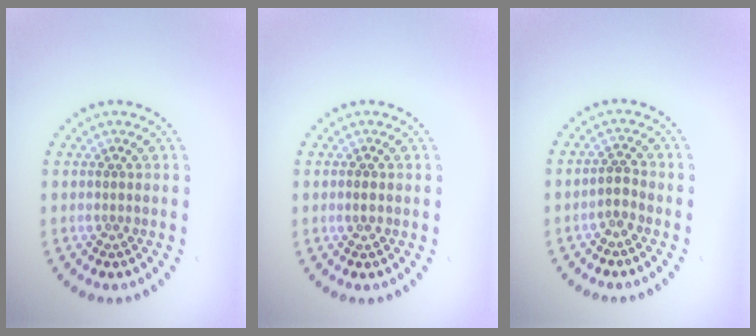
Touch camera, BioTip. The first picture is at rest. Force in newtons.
{"total": 0.9, "press": 0.9, "slide": 0.0}
{"total": 1.5, "press": 1.2, "slide": 0.9}